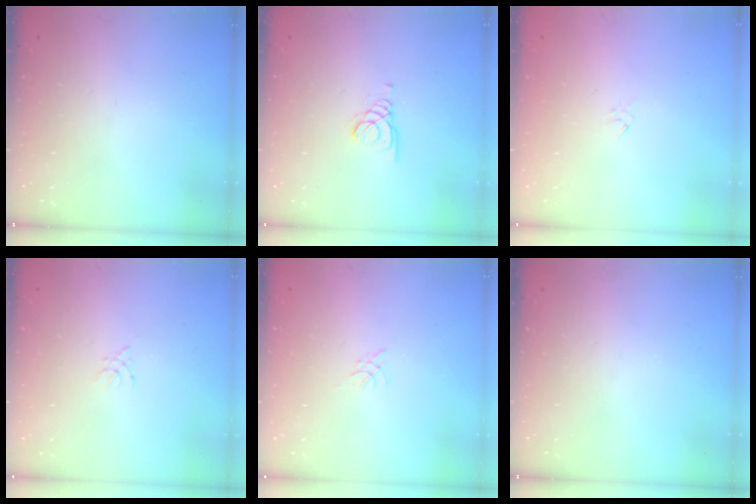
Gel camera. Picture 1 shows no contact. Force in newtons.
{"total": 1.5, "press": 1.4, "slide": 0.1}
{"total": 1.3, "press": 1.2, "slide": 0.5}
{"total": 1.4, "press": 1.4, "slide": 0.3}
{"total": 0.0}
{"total": 0.0}